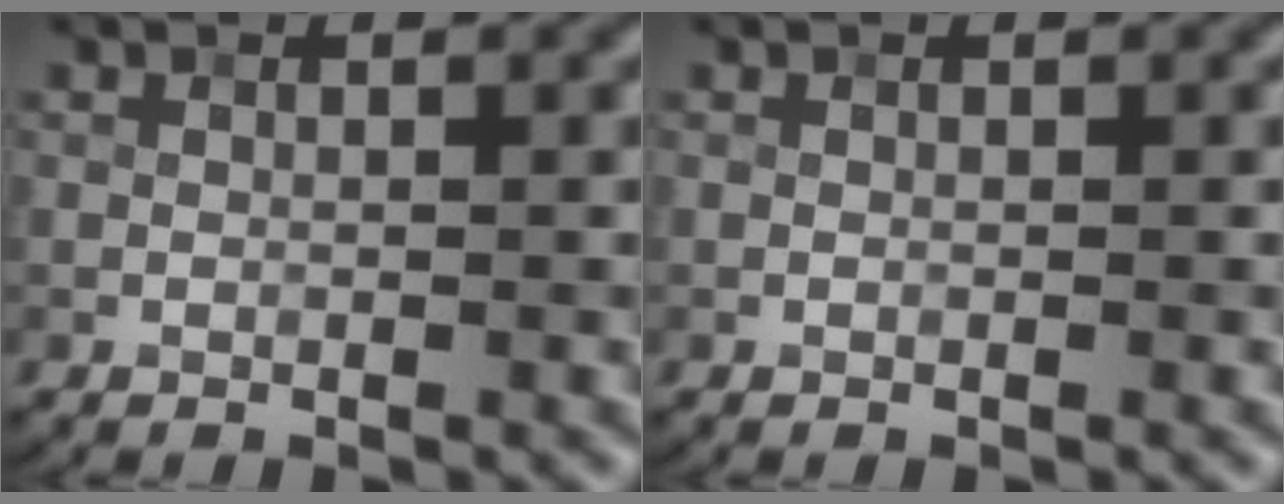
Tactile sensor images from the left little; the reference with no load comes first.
{"total": 0.0}